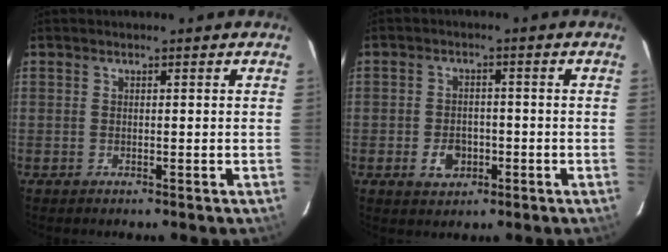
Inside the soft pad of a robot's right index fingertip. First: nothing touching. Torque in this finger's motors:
{"motor_torque": [0.06, -0.02, 0.04, 0.01]}